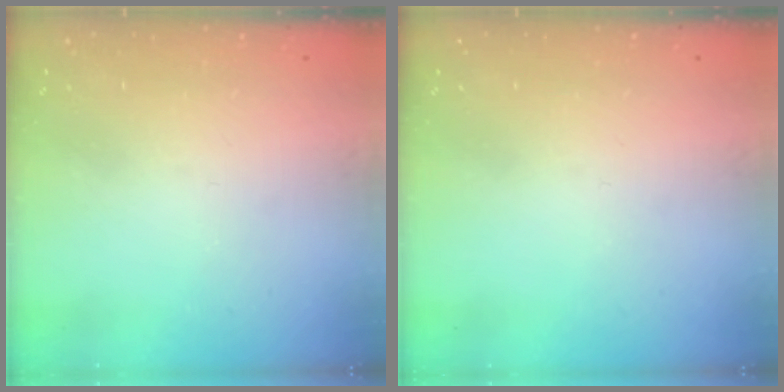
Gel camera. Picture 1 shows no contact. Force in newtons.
{"total": 0.0}